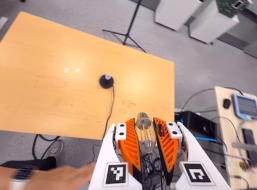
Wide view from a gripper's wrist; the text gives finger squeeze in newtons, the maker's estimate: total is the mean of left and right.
{"total": 21.7, "left": 24.3, "right": 19.0}